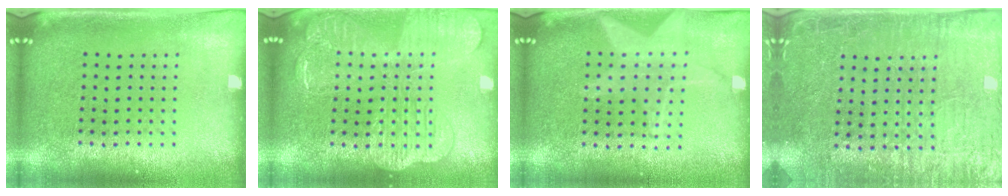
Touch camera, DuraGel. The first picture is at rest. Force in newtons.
{"total": 4.0, "press": 3.9, "slide": 0.6}
{"total": 1.2, "press": 1.2, "slide": 0.3}
{"total": 4.1, "press": 3.9, "slide": 1.3}